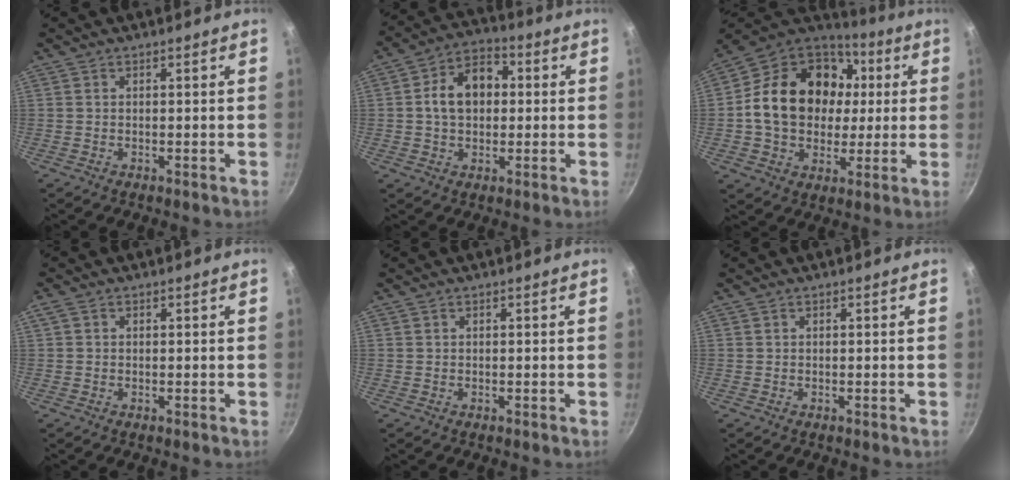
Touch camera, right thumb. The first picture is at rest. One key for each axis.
{"total": 10.9, "fx": 0.9, "fy": 7.8, "fz": 7.5, "tx": -0.092, "ty": 0.026, "tz": -0.001}
{"total": 23.5, "fx": 2.4, "fy": 18.2, "fz": 14.8, "tx": -0.240, "ty": 0.033, "tz": 0.039}
{"total": 1.1, "fx": 0.2, "fy": 0.8, "fz": 0.6, "tx": -0.015, "ty": 0.005, "tz": 0.004}
{"total": 0.0}
{"total": 0.0}